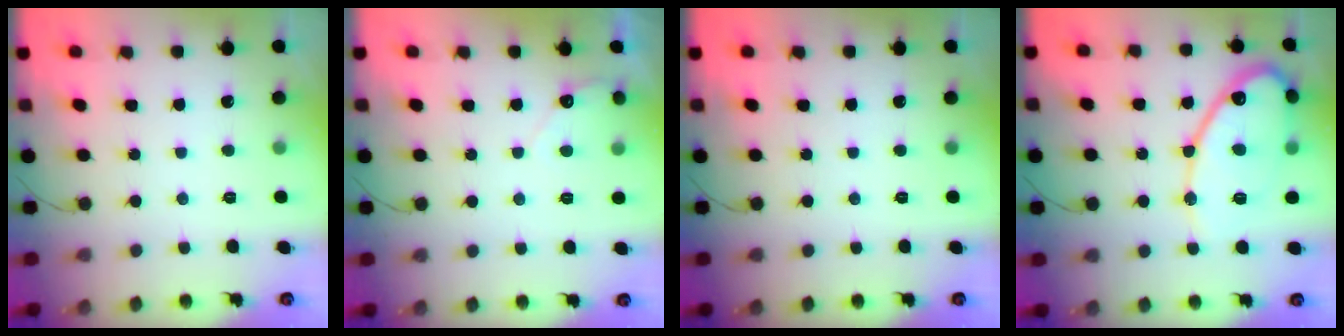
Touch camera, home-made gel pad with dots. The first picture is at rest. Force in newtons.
{"total": 2.8, "press": 2.8, "slide": 0.1}
{"total": 0.0}
{"total": 15.4, "press": 15.3, "slide": 1.2}